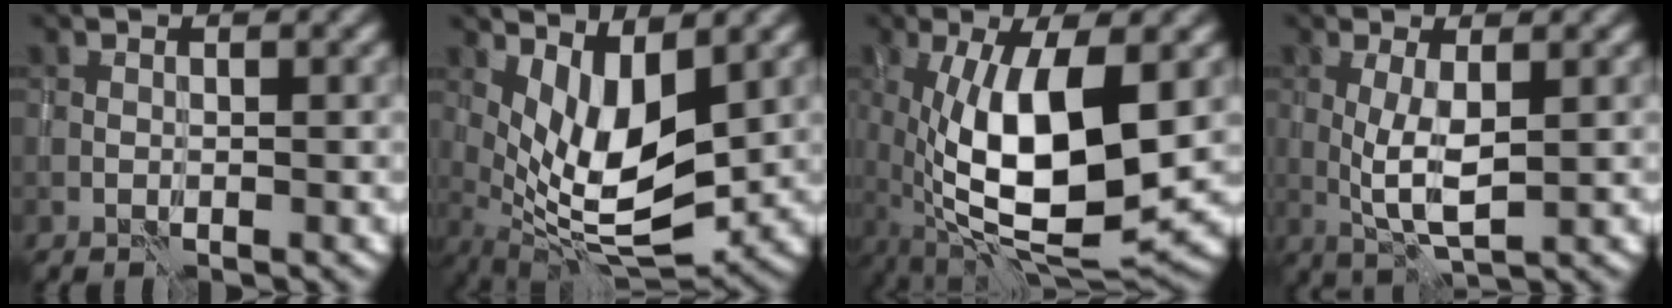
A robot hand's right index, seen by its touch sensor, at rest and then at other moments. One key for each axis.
{"total": 7.6, "fx": 1.7, "fy": 3.0, "fz": 6.8, "tx": -0.130, "ty": -0.013, "tz": 0.032}
{"total": 12.5, "fx": -0.6, "fy": 4.4, "fz": 11.7, "tx": -0.209, "ty": -0.011, "tz": -0.011}
{"total": 3.9, "fx": 0.1, "fy": 1.0, "fz": 3.8, "tx": -0.085, "ty": -0.001, "tz": 0.005}